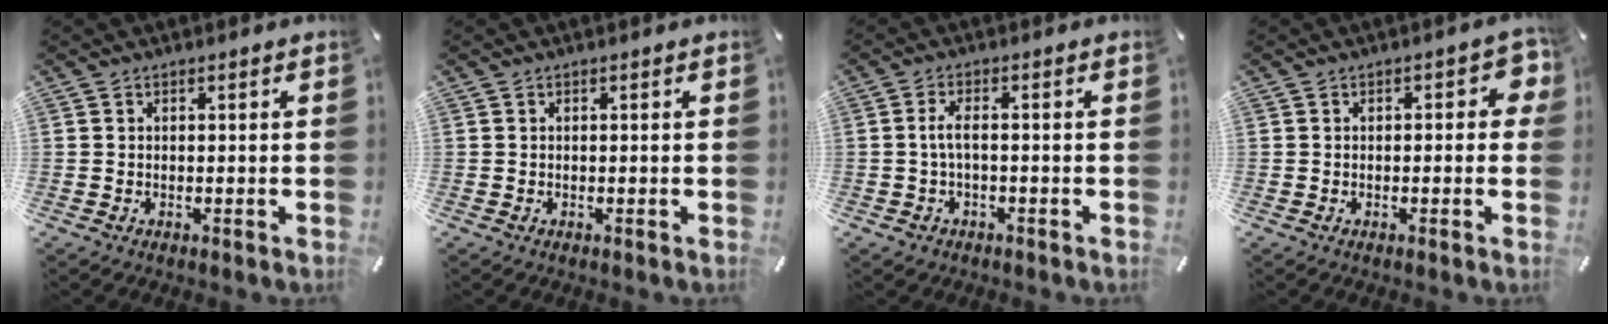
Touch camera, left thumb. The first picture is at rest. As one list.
[{"total": 0.0}, {"total": 3.6, "force": [-0.6, 1.7, 3.1], "torque": [-0.064, 0.005, -0.014]}, {"total": 4.2, "force": [0.3, 2.2, 3.6], "torque": [-0.045, 0.003, 0.000]}]